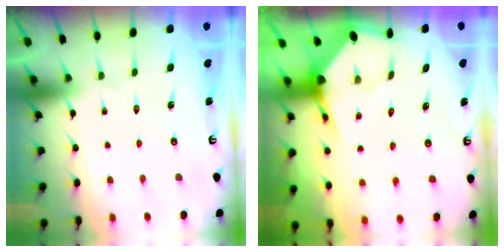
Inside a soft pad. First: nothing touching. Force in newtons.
{"total": 3.5, "press": 3.5, "slide": 0.4}